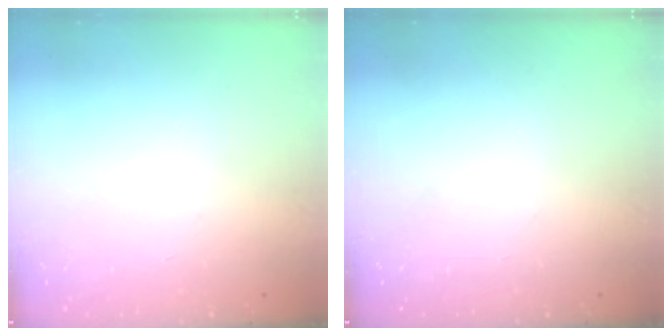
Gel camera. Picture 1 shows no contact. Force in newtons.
{"total": 0.0}